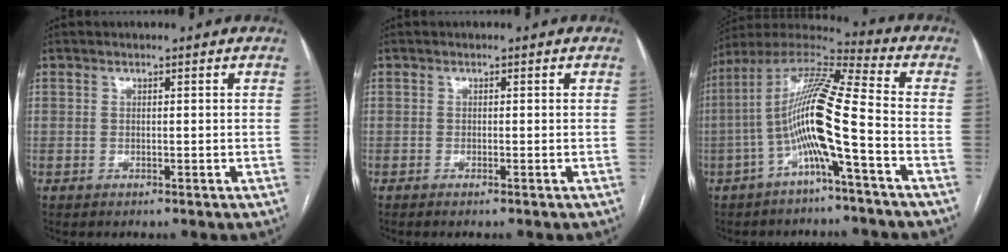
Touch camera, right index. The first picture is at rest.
{"total": 0.5, "force": [-0.4, -0.1, 0.4], "torque": [-0.007, 0.000, -0.007]}
{"total": 13.6, "force": [-3.8, -0.1, 13.1], "torque": [-0.255, 0.023, -0.080]}